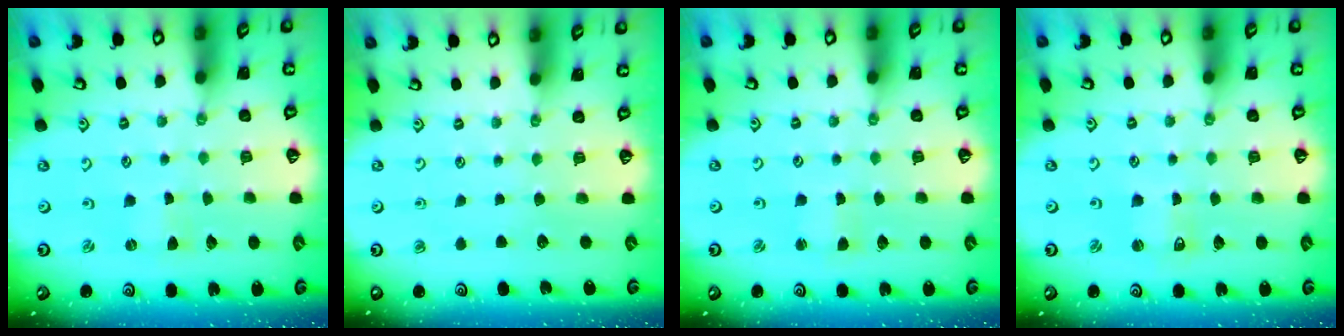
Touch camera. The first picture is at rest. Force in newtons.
{"total": 0.0}
{"total": 1.2, "press": 1.2, "slide": 0.2}
{"total": 1.0, "press": 1.0, "slide": 0.2}